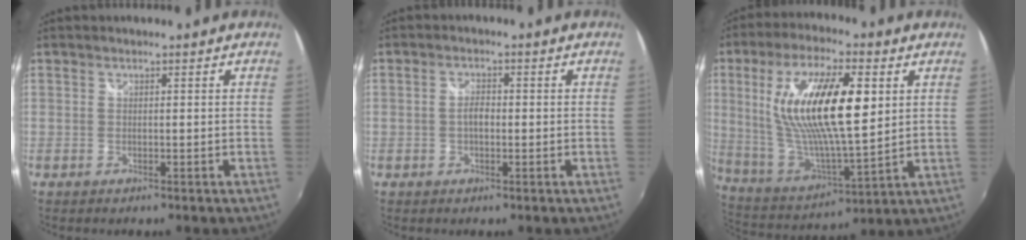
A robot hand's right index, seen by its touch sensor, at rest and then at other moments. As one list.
[{"total": 2.3, "force": [-0.3, 1.2, 2.0], "torque": [-0.037, 0.005, -0.008]}, {"total": 21.6, "force": [5.6, 6.8, 19.7], "torque": [-0.372, 0.002, 0.110]}]